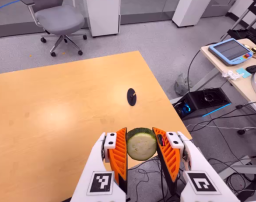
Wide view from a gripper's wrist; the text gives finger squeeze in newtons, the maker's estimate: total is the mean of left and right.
{"total": 11.2, "left": 10.0, "right": 12.4}